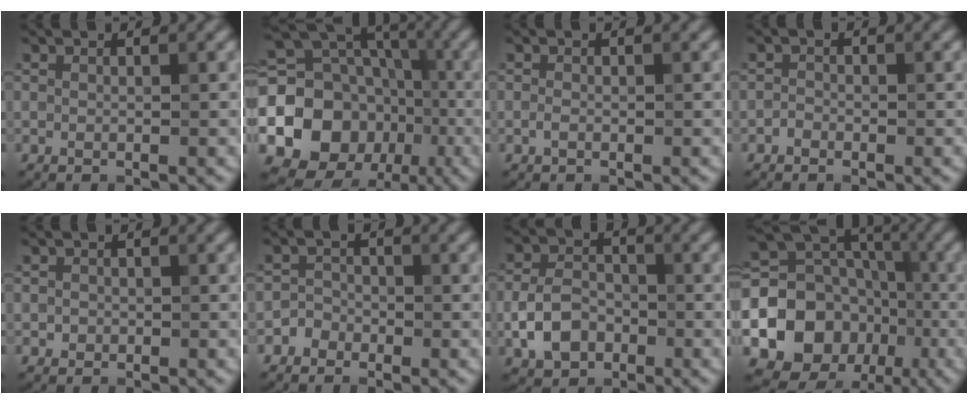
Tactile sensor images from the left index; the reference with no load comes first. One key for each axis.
{"total": 14.7, "fx": -3.0, "fy": 12.6, "fz": 6.9, "tx": -0.142, "ty": -0.011, "tz": -0.076}
{"total": 0.7, "fx": -0.3, "fy": 0.4, "fz": 0.5, "tx": -0.011, "ty": 0.000, "tz": -0.007}
{"total": 0.8, "fx": -0.6, "fy": 0.5, "fz": 0.1, "tx": 0.000, "ty": 0.001, "tz": -0.013}
{"total": 0.8, "fx": -0.1, "fy": 0.7, "fz": 0.1, "tx": 0.003, "ty": -0.003, "tz": -0.005}
{"total": 1.3, "fx": -0.9, "fy": 1.0, "fz": 0.0, "tx": 0.010, "ty": 0.007, "tz": -0.019}
{"total": 4.5, "fx": -1.7, "fy": 3.3, "fz": 2.5, "tx": -0.048, "ty": 0.002, "tz": -0.035}
{"total": 13.2, "fx": -3.3, "fy": 11.3, "fz": 6.1, "tx": -0.130, "ty": -0.007, "tz": -0.074}